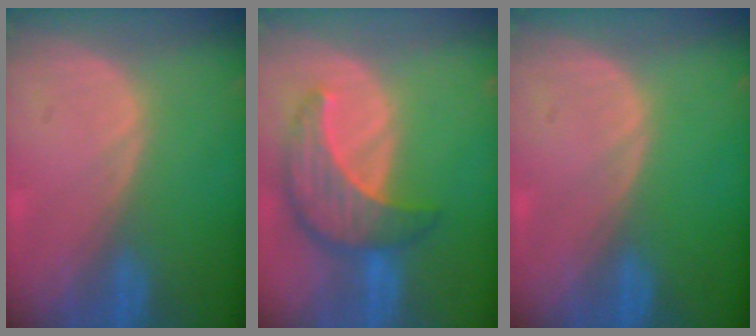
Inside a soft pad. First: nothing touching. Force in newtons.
{"total": 8.6, "press": 7.8, "slide": 3.6}
{"total": 0.0}